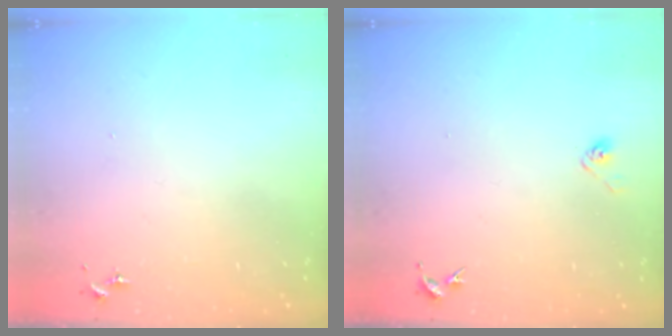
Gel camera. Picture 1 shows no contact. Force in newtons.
{"total": 3.8, "press": 3.7, "slide": 1.0}